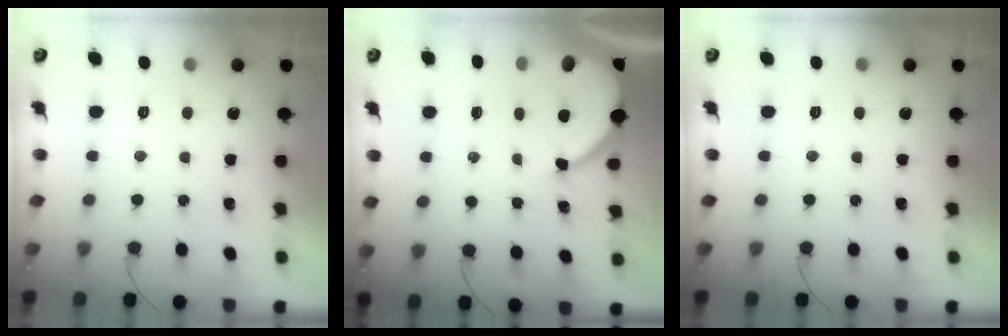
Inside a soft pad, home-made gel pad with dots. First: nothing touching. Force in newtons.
{"total": 7.4, "press": 7.3, "slide": 1.0}
{"total": 0.0}